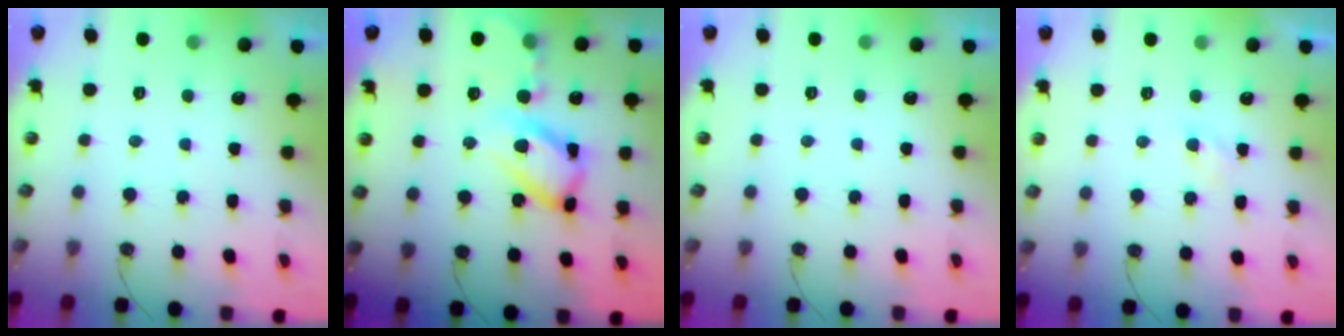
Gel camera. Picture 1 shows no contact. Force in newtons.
{"total": 14.7, "press": 14.6, "slide": 1.2}
{"total": 0.0}
{"total": 1.4, "press": 1.4, "slide": 0.3}